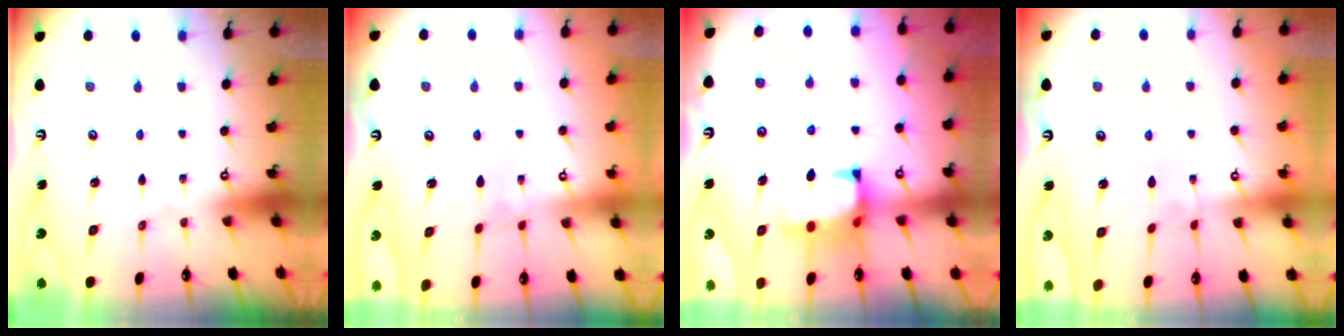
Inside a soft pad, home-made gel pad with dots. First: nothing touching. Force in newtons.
{"total": 2.4, "press": 2.3, "slide": 0.6}
{"total": 2.7, "press": 2.5, "slide": 1.1}
{"total": 4.9, "press": 4.9, "slide": 0.0}